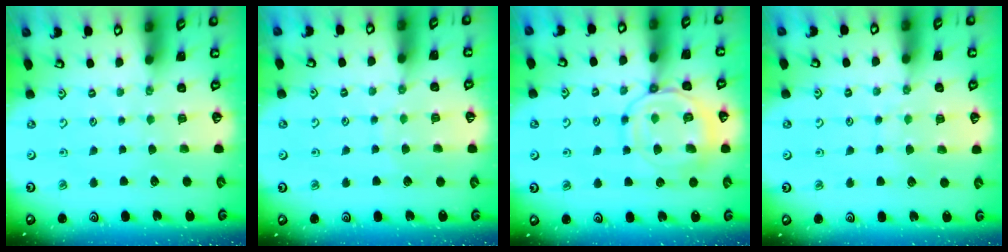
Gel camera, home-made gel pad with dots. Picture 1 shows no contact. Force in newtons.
{"total": 5.7, "press": 5.7, "slide": 0.5}
{"total": 12.7, "press": 12.7, "slide": 1.0}
{"total": 7.3, "press": 7.2, "slide": 0.8}